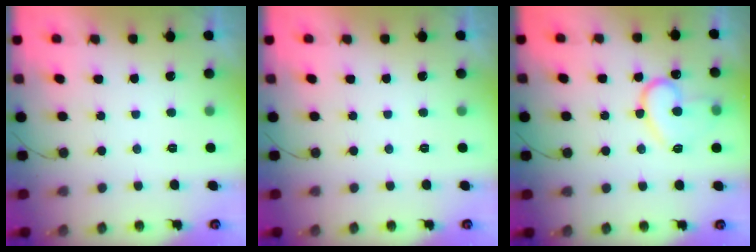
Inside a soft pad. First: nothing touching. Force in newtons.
{"total": 0.0}
{"total": 13.3, "press": 13.3, "slide": 1.1}